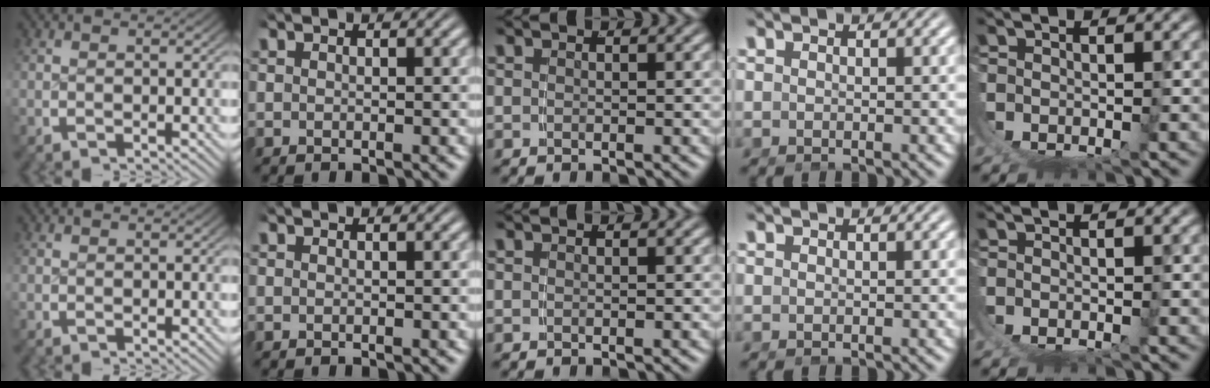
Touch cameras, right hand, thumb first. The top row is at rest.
{}